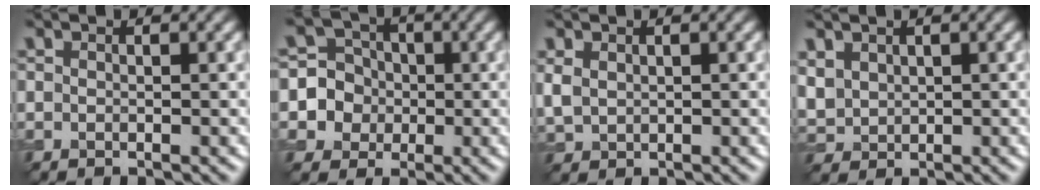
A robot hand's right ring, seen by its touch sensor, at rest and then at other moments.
{"total": 5.9, "force": [-0.8, 5.8, 0.3], "torque": [0.005, 0.035, -0.036]}
{"total": 1.0, "force": [0.5, 0.8, 0.2], "torque": [-0.016, 0.008, 0.022]}
{"total": 1.6, "force": [1.2, 1.1, 0.0], "torque": [-0.013, 0.008, 0.036]}